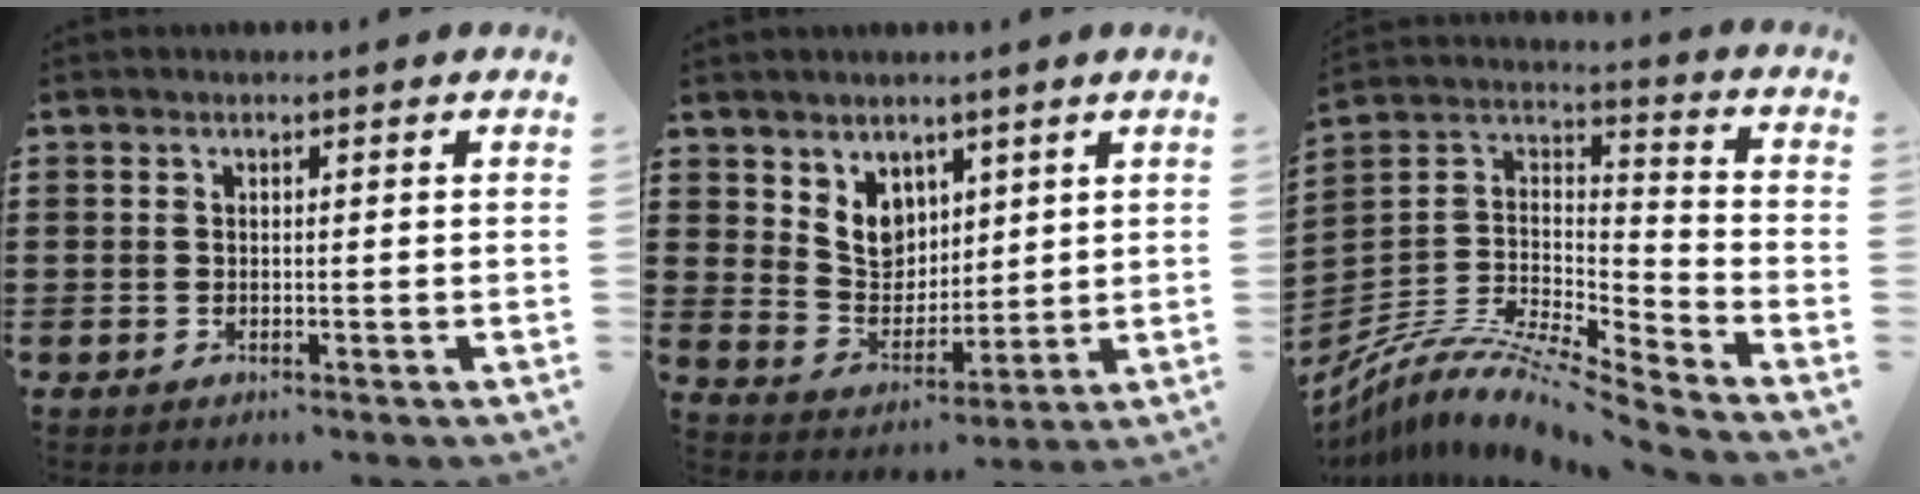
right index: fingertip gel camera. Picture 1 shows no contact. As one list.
[{"total": 6.3, "force": [3.8, 4.9, 1.2], "torque": [-0.055, -0.005, 0.074]}, {"total": 8.0, "force": [-7.1, 1.1, 3.4], "torque": [-0.086, -0.009, -0.149]}]